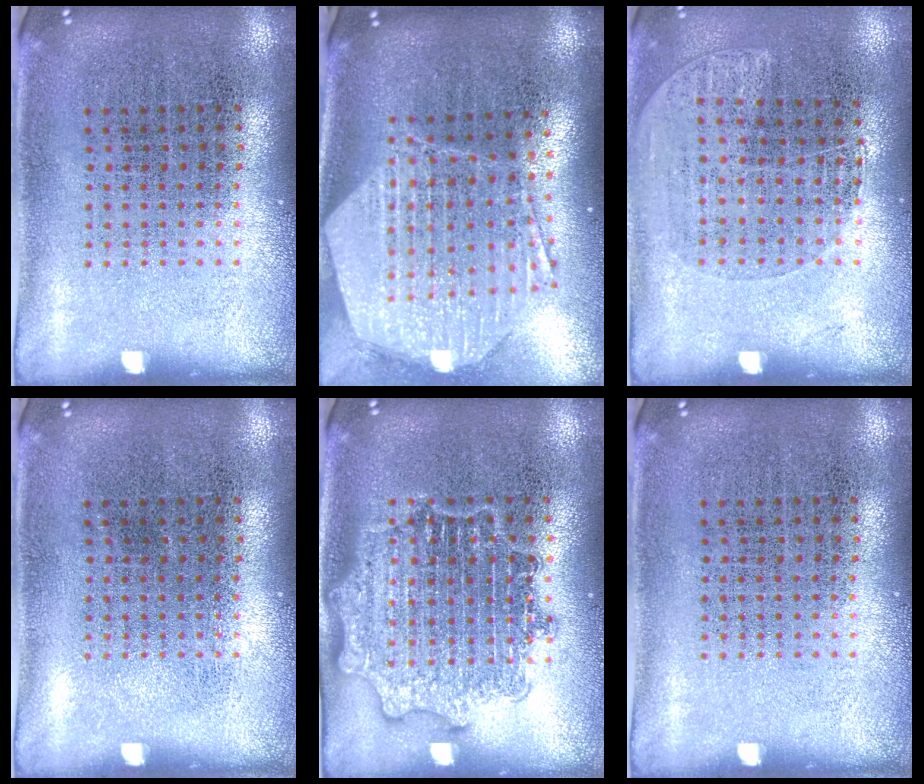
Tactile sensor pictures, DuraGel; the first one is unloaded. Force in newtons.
{"total": 2.9, "press": 2.3, "slide": 1.8}
{"total": 1.1, "press": 0.9, "slide": 0.6}
{"total": 0.0}
{"total": 2.0, "press": 2.0, "slide": 0.3}
{"total": 0.0}